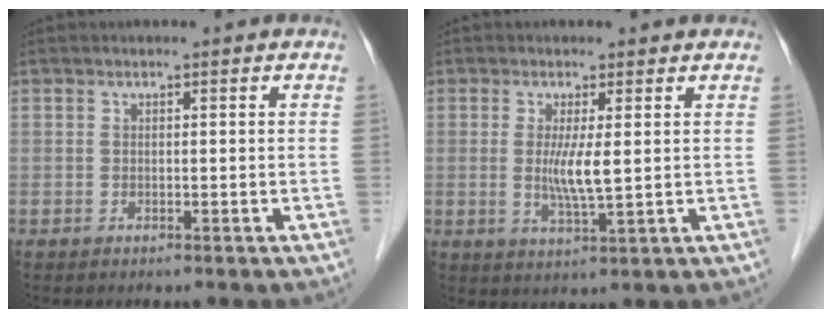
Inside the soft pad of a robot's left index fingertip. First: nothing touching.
{"total": 4.4, "force": [0.4, 0.1, 4.3], "torque": [-0.089, -0.012, 0.012]}